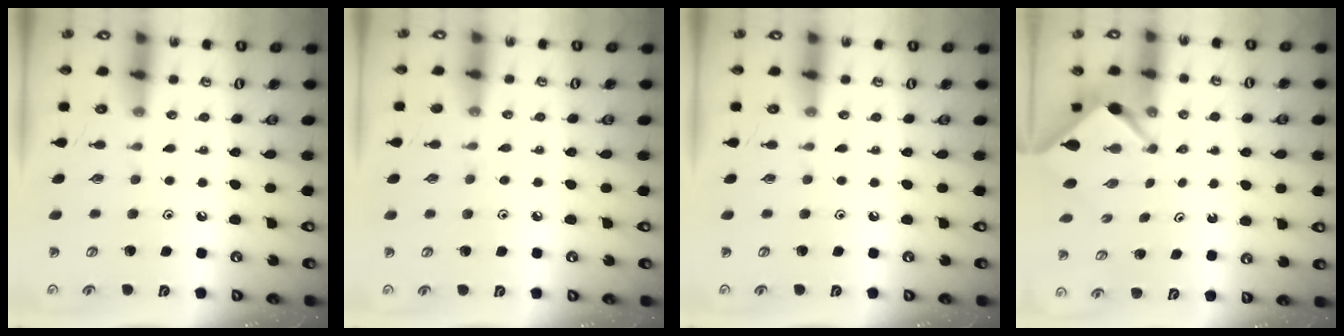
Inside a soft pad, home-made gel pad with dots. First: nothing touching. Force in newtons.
{"total": 2.9, "press": 2.8, "slide": 0.4}
{"total": 0.0}
{"total": 2.2, "press": 2.2, "slide": 0.3}